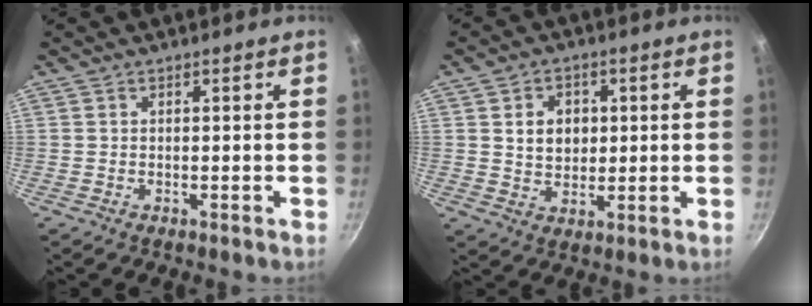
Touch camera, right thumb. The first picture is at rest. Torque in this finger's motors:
{"motor_torque": [-0.50, 0.70, 0.18, 0.05, 0.02]}